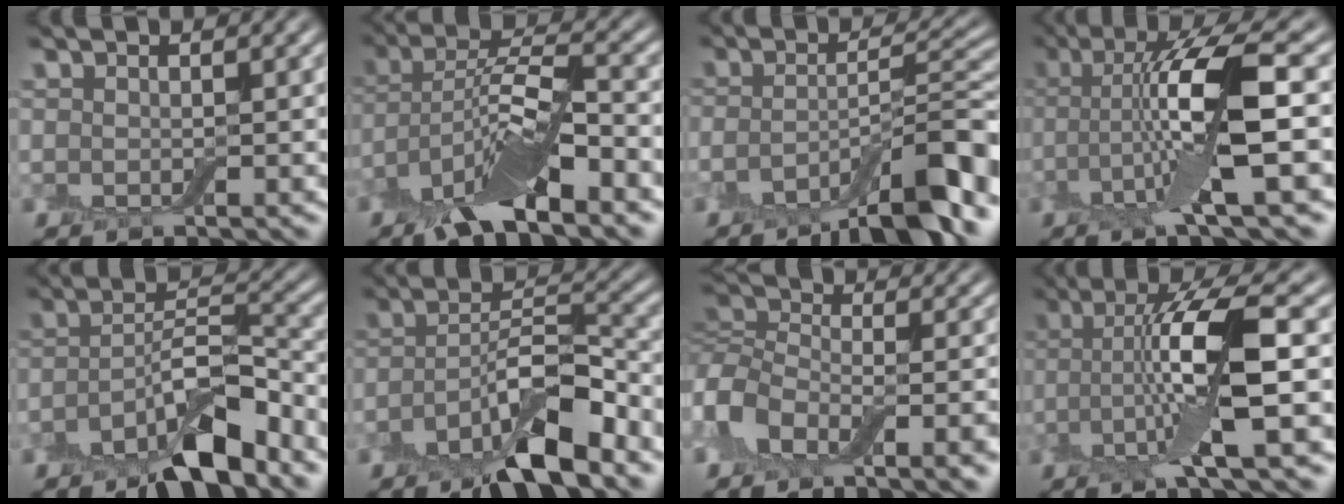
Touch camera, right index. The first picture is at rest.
{"total": 9.2, "force": [-4.8, 3.3, 7.1], "torque": [-0.127, 0.011, -0.098]}
{"total": 9.2, "force": [-5.5, 2.0, 7.0], "torque": [-0.091, 0.015, -0.099]}
{"total": 8.9, "force": [0.0, 2.0, 8.7], "torque": [-0.157, 0.009, -0.001]}
{"total": 6.9, "force": [-4.6, 2.2, 4.7], "torque": [-0.076, 0.012, -0.084]}
{"total": 7.6, "force": [-4.7, 2.3, 5.5], "torque": [-0.089, 0.012, -0.087]}
{"total": 7.4, "force": [-4.3, 3.8, 4.6], "torque": [-0.080, -0.001, -0.086]}
{"total": 8.1, "force": [-0.4, 1.7, 7.9], "torque": [-0.141, 0.009, -0.008]}